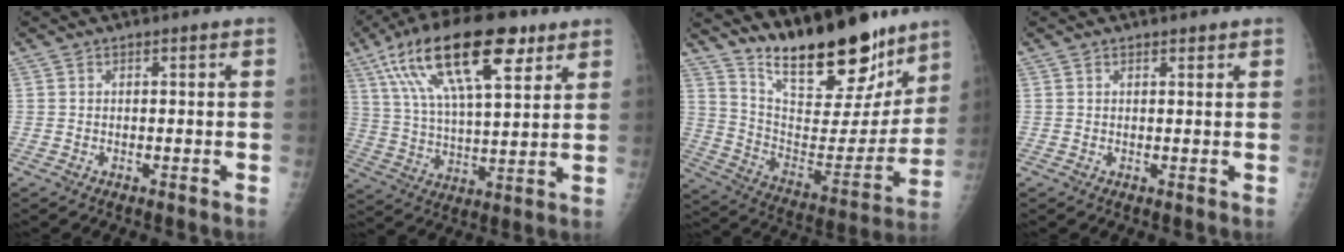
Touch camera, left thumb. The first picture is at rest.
{"total": 22.0, "force": [11.3, 8.3, 17.0], "torque": [-0.289, -0.010, 0.197]}
{"total": 25.4, "force": [19.2, 9.1, 14.1], "torque": [-0.177, -0.106, 0.308]}
{"total": 0.8, "force": [0.7, 0.3, 0.3], "torque": [-0.003, -0.005, 0.011]}